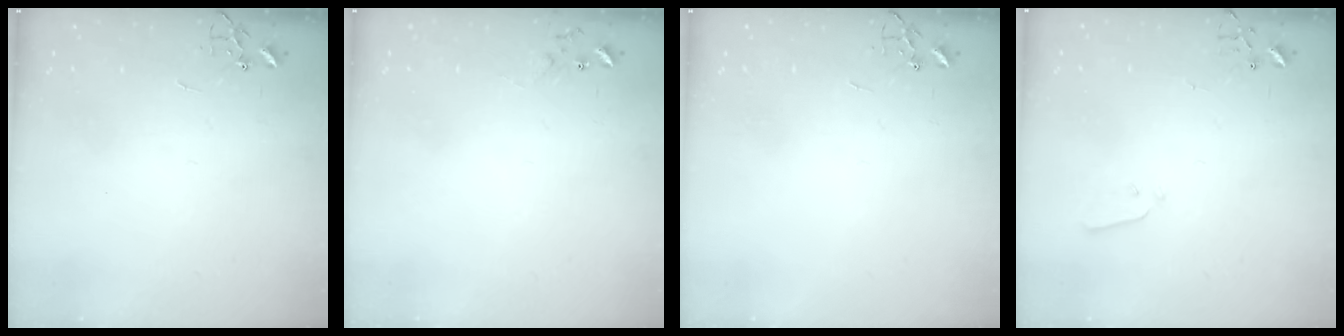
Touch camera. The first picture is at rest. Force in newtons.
{"total": 5.1, "press": 5.0, "slide": 0.8}
{"total": 0.0}
{"total": 3.5, "press": 3.5, "slide": 0.3}